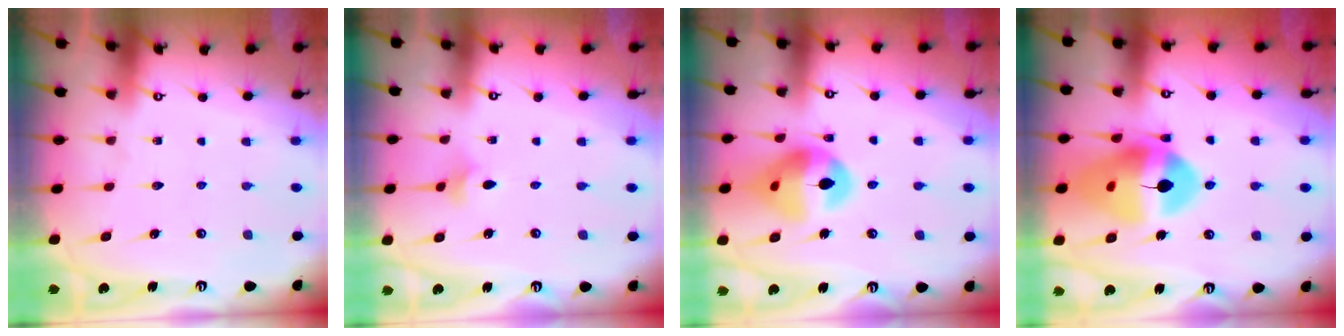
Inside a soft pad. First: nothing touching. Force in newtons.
{"total": 3.0, "press": 2.9, "slide": 0.8}
{"total": 14.8, "press": 14.7, "slide": 1.6}
{"total": 17.7, "press": 17.6, "slide": 2.2}